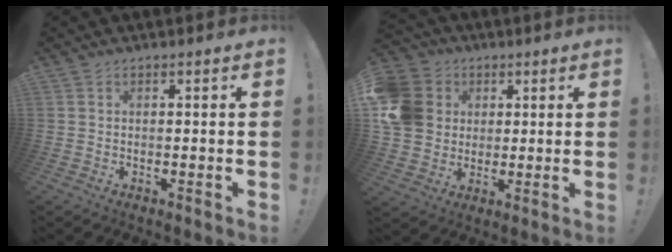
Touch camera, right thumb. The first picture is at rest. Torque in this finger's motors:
{"motor_torque": [0.21, 0.30, 0.46, 0.42, 0.40]}